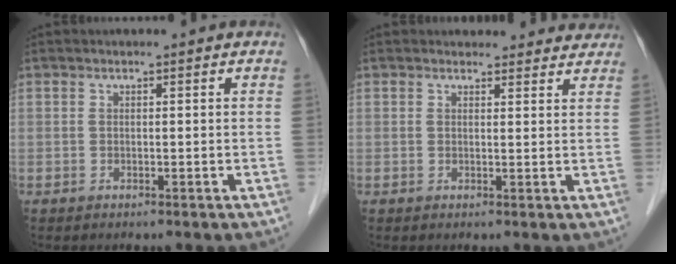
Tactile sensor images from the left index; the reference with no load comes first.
{"total": 6.7, "force": [6.3, 2.2, 0.3], "torque": [0.021, 0.006, 0.052]}